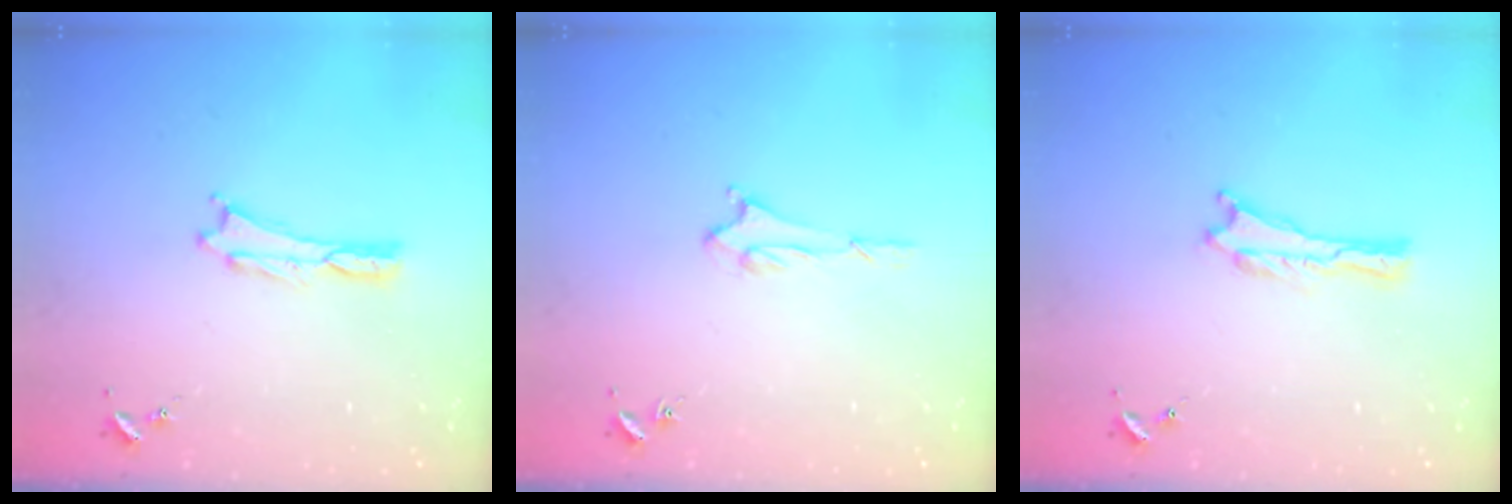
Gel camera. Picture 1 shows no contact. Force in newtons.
{"total": 1.5, "press": 1.5, "slide": 0.2}
{"total": 0.0}